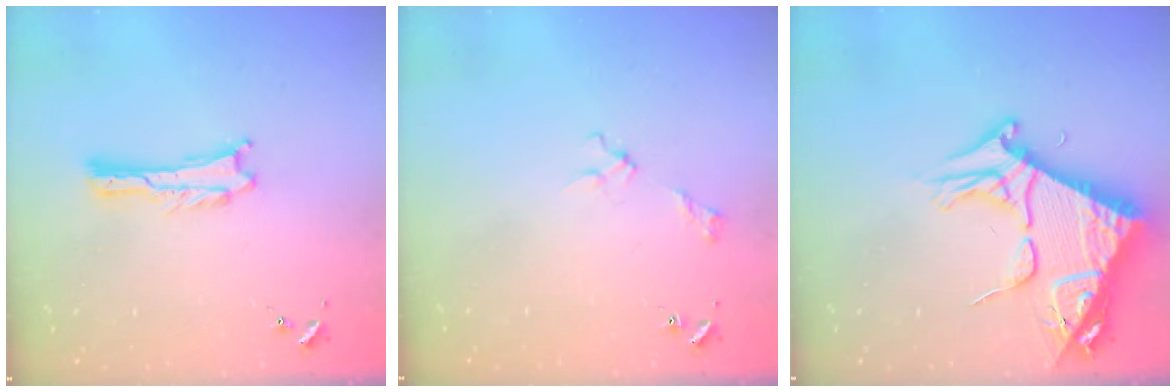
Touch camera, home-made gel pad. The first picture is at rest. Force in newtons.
{"total": 2.7, "press": 2.6, "slide": 0.3}
{"total": 10.0, "press": 9.9, "slide": 1.3}